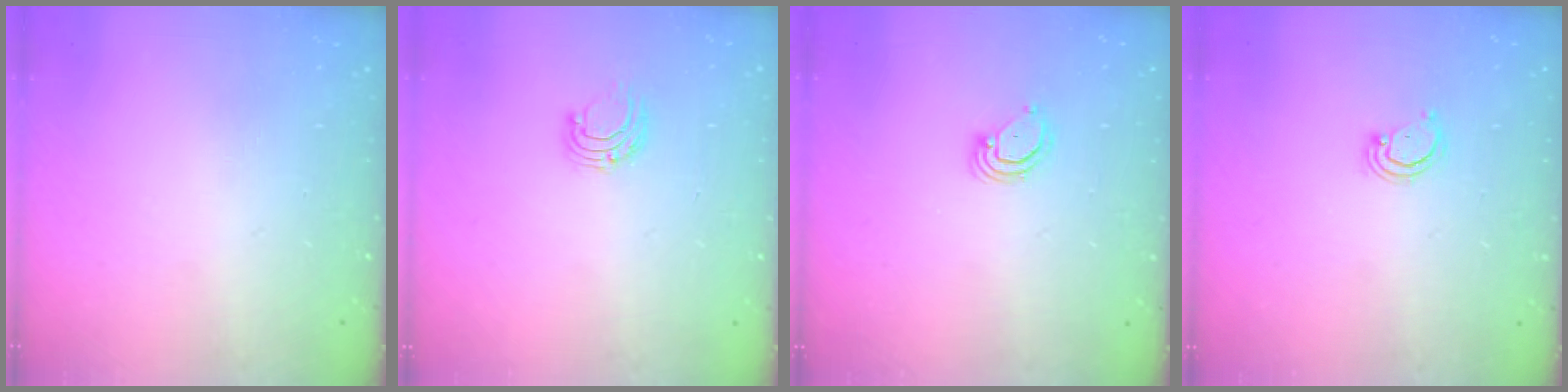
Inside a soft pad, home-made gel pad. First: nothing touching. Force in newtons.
{"total": 5.4, "press": 5.4, "slide": 0.6}
{"total": 3.2, "press": 3.2, "slide": 0.2}
{"total": 2.5, "press": 2.4, "slide": 0.2}